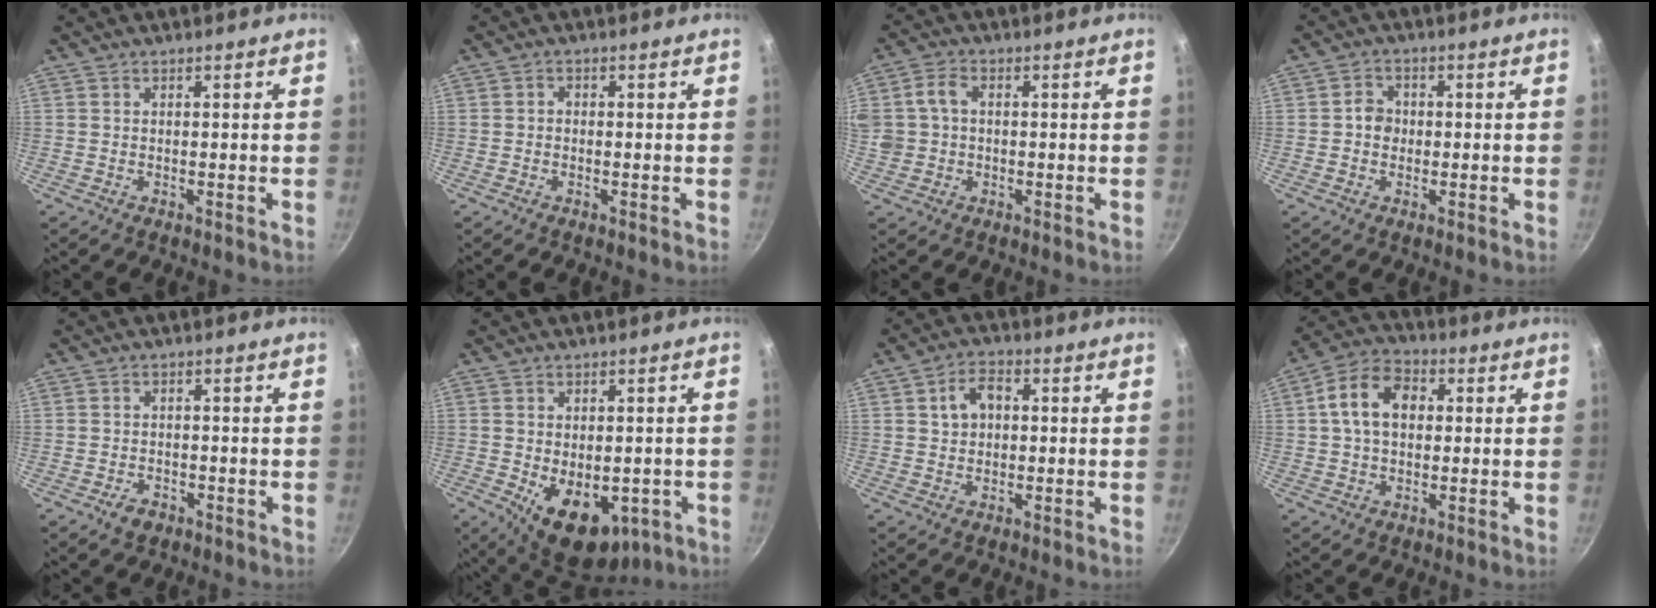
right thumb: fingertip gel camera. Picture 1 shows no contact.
{"total": 1.1, "force": [-0.3, 0.9, 0.5], "torque": [-0.008, 0.005, -0.007]}
{"total": 6.1, "force": [0.4, 4.8, 3.8], "torque": [-0.076, 0.014, 0.003]}
{"total": 3.3, "force": [-0.3, 2.9, 1.5], "torque": [-0.005, 0.010, -0.009]}
{"total": 1.8, "force": [-1.0, 1.2, 0.8], "torque": [-0.011, 0.008, -0.015]}
{"total": 12.9, "force": [-3.6, 8.1, 9.4], "torque": [-0.099, -0.011, -0.029]}
{"total": 5.7, "force": [1.0, 4.1, 3.9], "torque": [-0.047, 0.014, 0.013]}
{"total": 10.6, "force": [1.5, 7.5, 7.4], "torque": [-0.109, 0.023, 0.010]}